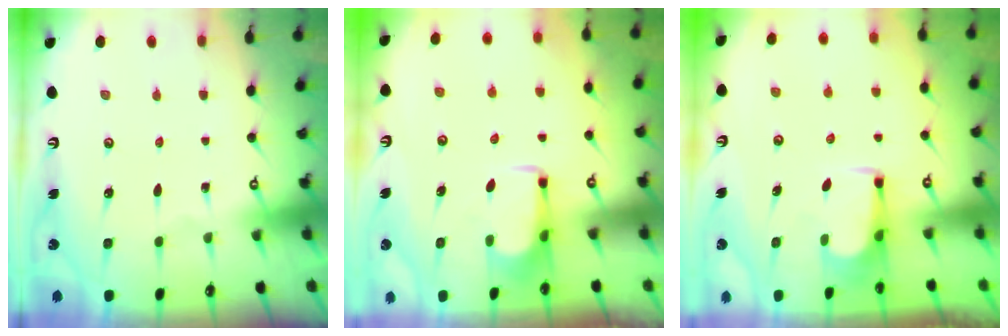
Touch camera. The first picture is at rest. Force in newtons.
{"total": 1.6, "press": 1.5, "slide": 0.4}
{"total": 3.5, "press": 3.5, "slide": 0.2}